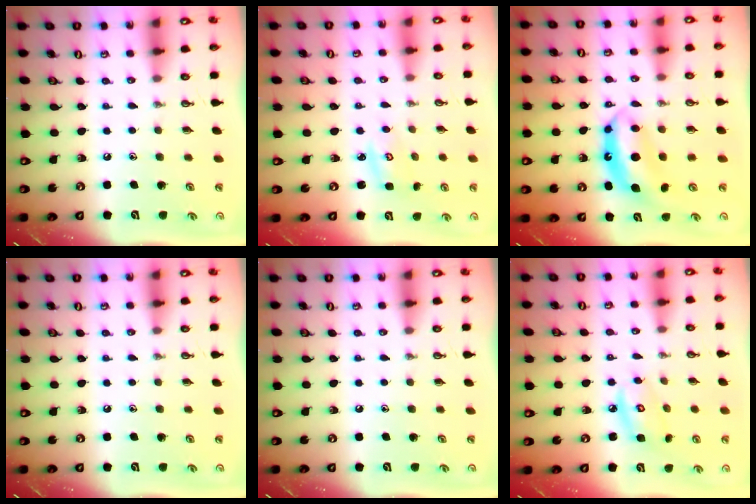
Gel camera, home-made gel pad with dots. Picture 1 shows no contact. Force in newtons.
{"total": 2.7, "press": 2.7, "slide": 0.1}
{"total": 7.1, "press": 7.0, "slide": 0.6}
{"total": 0.0}
{"total": 0.0}
{"total": 6.5, "press": 6.5, "slide": 0.3}